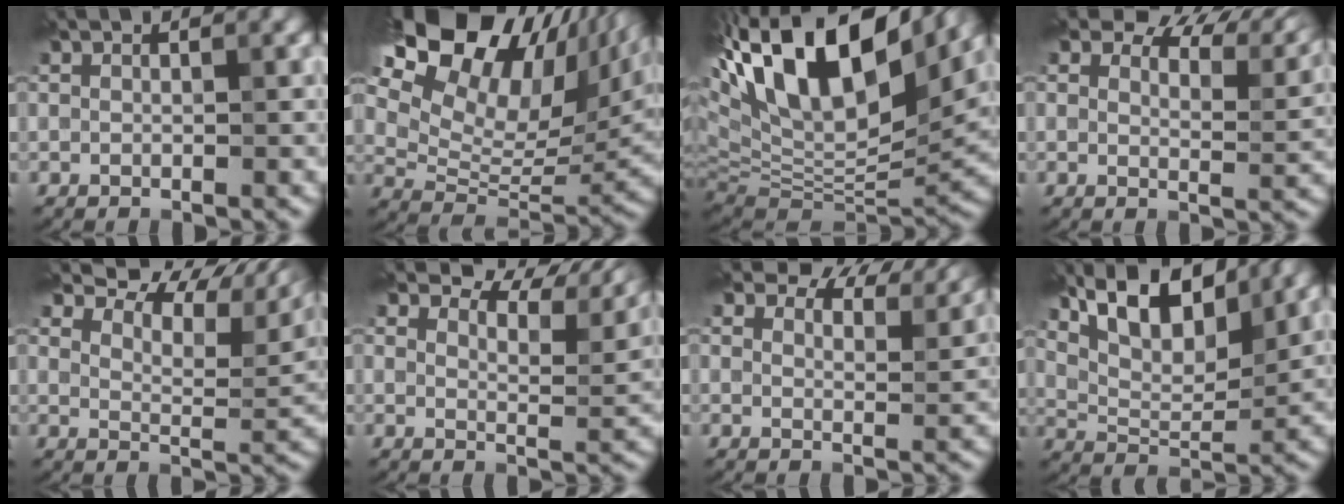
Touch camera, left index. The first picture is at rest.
{"total": 19.0, "force": [11.0, 10.0, 11.8], "torque": [-0.216, 0.058, 0.183]}
{"total": 19.2, "force": [8.4, 8.8, 15.0], "torque": [-0.281, 0.042, 0.148]}
{"total": 8.8, "force": [7.2, 3.0, 4.1], "torque": [-0.063, 0.015, 0.083]}
{"total": 11.1, "force": [8.9, 3.7, 5.6], "torque": [-0.092, 0.012, 0.136]}
{"total": 7.5, "force": [6.3, 2.2, 3.3], "torque": [-0.053, 0.009, 0.089]}
{"total": 8.6, "force": [7.3, 3.0, 3.5], "torque": [-0.047, 0.008, 0.081]}
{"total": 9.5, "force": [6.1, 4.0, 6.1], "torque": [-0.103, 0.019, 0.087]}